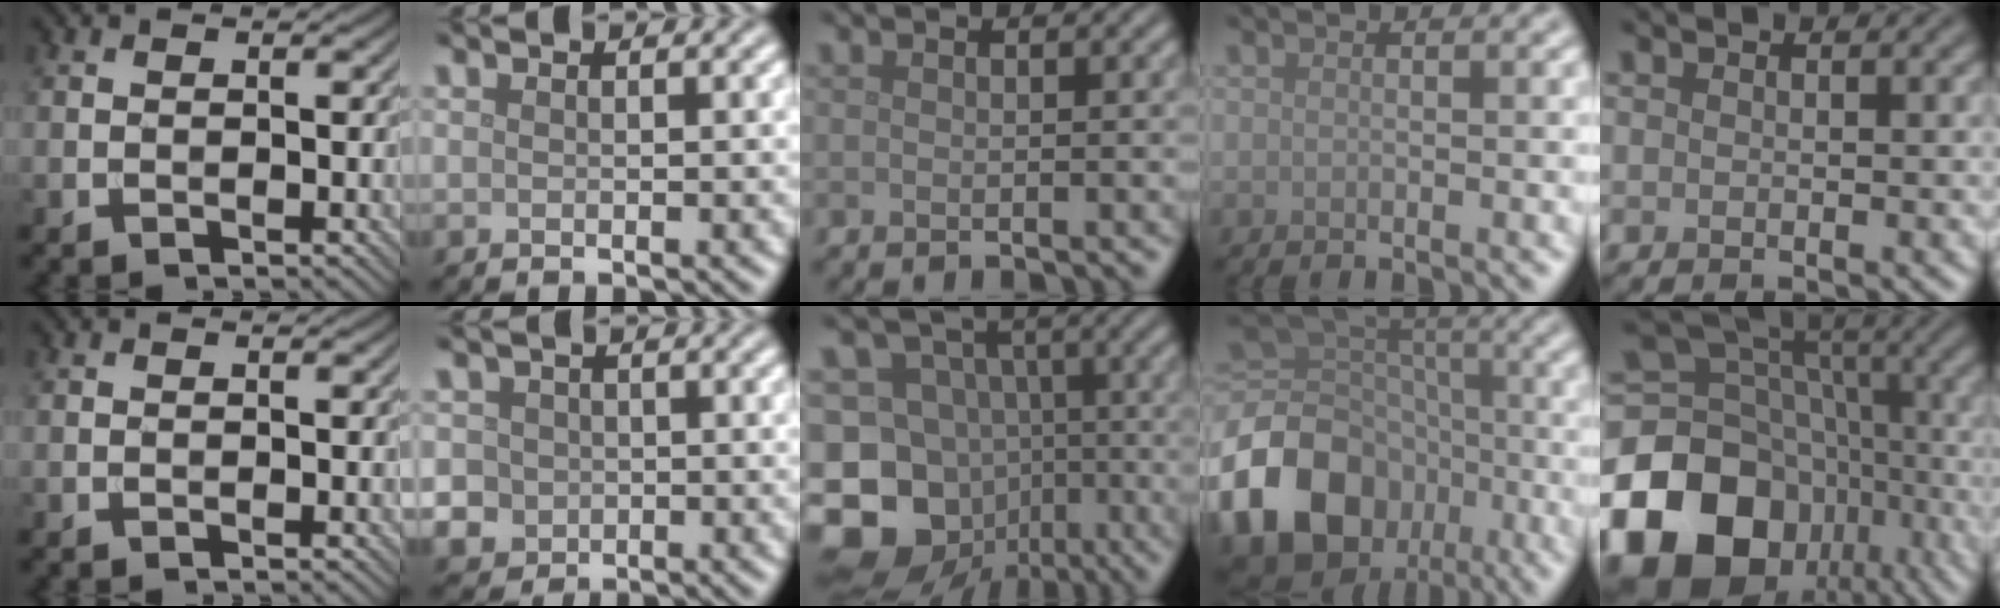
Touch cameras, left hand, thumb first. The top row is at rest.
{"index": {"total": 5.0, "force": [-0.3, 4.7, 1.6], "torque": [-0.023, 0.015, -0.022]}, "middle": {"total": 17.5, "force": [-7.0, 14.7, 6.3], "torque": [-0.142, -0.027, -0.119]}, "ring": {"total": 21.3, "force": [-10.4, 16.2, 9.2], "torque": [-0.196, -0.037, -0.181]}, "little": {"total": 20.0, "force": [-8.6, 15.3, 9.6], "torque": [-0.203, -0.022, -0.137]}}